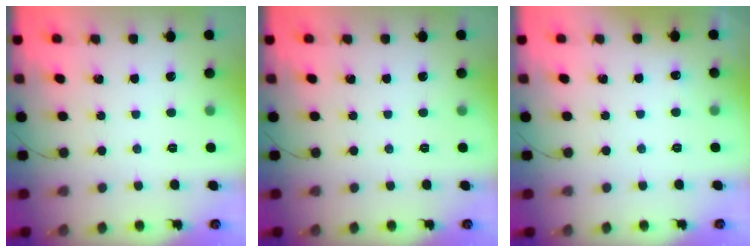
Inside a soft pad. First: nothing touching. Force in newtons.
{"total": 0.0}
{"total": 10.2, "press": 1.6, "slide": 10.1}